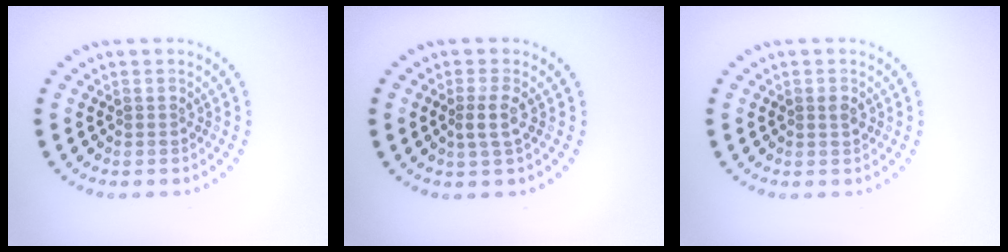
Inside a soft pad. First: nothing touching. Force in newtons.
{"total": 1.6, "press": 1.2, "slide": 1.0}
{"total": 0.9, "press": 0.9, "slide": 0.1}